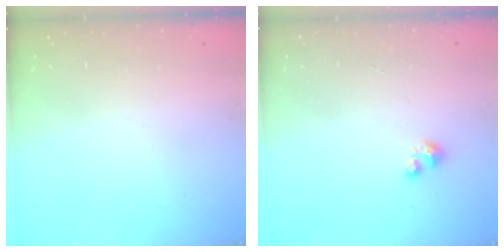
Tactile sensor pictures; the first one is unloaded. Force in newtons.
{"total": 2.5, "press": 2.5, "slide": 0.3}